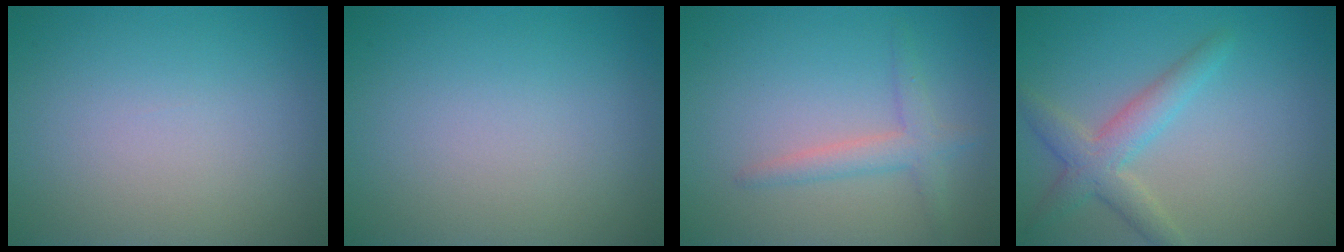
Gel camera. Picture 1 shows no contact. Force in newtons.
{"total": 0.0}
{"total": 2.3, "press": 2.3, "slide": 0.1}
{"total": 3.5, "press": 3.5, "slide": 0.2}